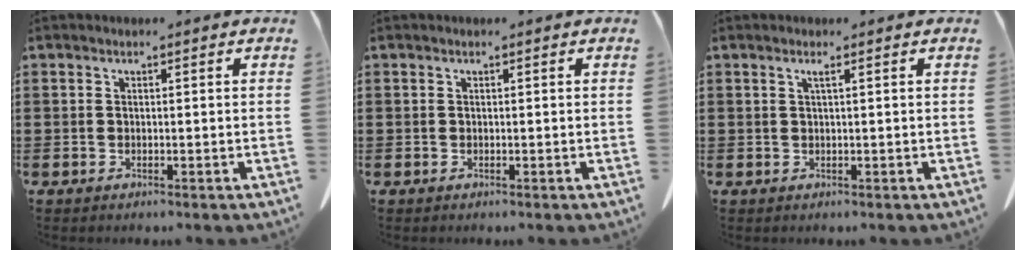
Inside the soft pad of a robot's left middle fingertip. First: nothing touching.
{"total": 0.0}
{"total": 1.0, "force": [0.4, -0.1, 0.9], "torque": [-0.018, -0.004, 0.008]}